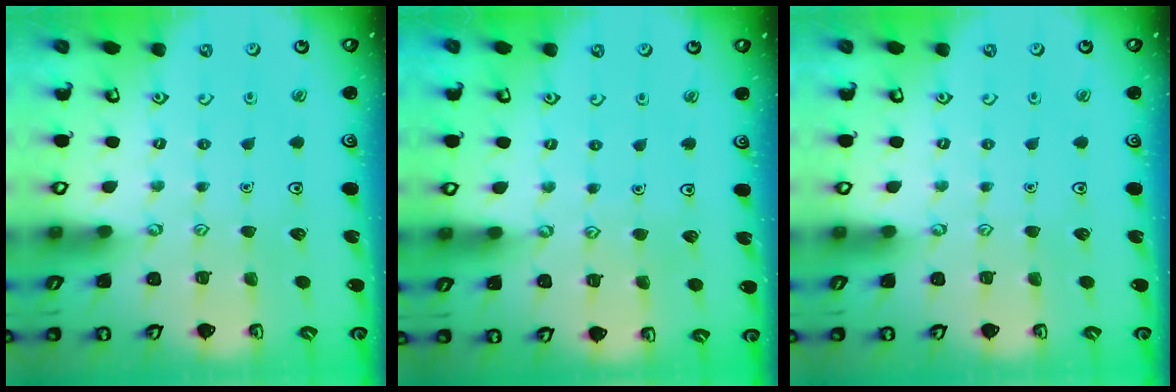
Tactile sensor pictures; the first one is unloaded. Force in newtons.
{"total": 4.5, "press": 4.5, "slide": 0.3}
{"total": 0.0}